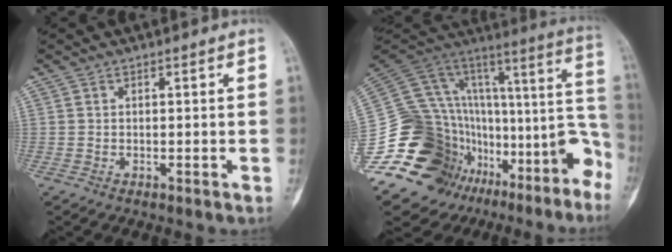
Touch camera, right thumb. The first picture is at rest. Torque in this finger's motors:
{"motor_torque": [2.68, 0.49, 0.95, -1.82, 0.00]}